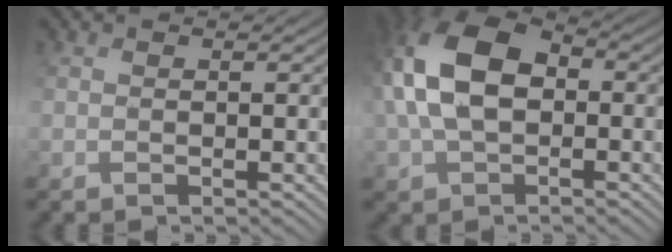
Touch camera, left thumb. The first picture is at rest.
{"total": 11.8, "force": [0.4, 7.6, 9.1], "torque": [-0.219, 0.009, 0.000]}